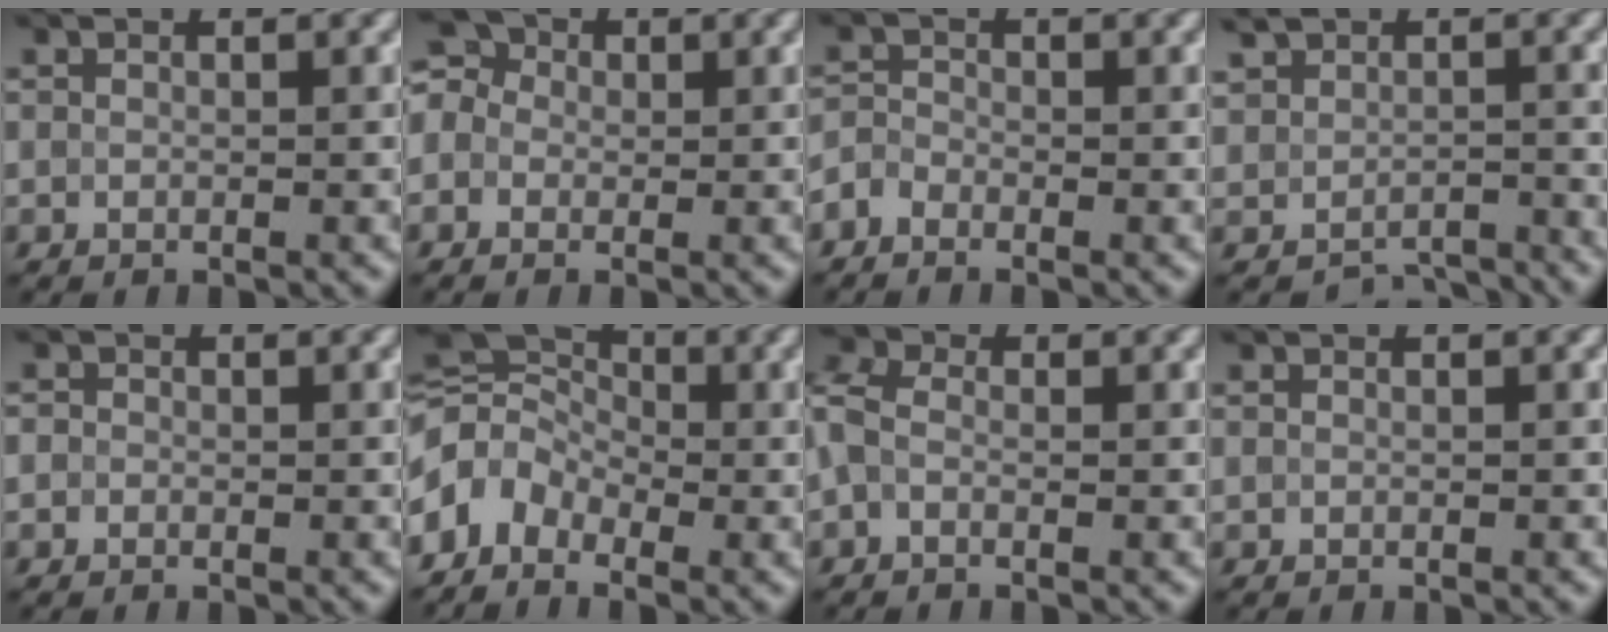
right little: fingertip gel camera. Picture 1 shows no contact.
{"total": 5.0, "force": [0.7, 4.1, 2.8], "torque": [-0.051, 0.035, -0.025]}
{"total": 1.8, "force": [-1.4, 0.8, 0.7], "torque": [-0.016, 0.006, -0.033]}
{"total": 3.4, "force": [-1.8, 2.7, 1.0], "torque": [-0.001, -0.010, -0.031]}
{"total": 0.6, "force": [0.0, 0.5, 0.3], "torque": [-0.008, 0.001, -0.011]}
{"total": 6.1, "force": [-2.4, 4.1, 3.7], "torque": [-0.067, 0.015, -0.068]}
{"total": 3.6, "force": [-0.1, 2.7, 2.4], "torque": [-0.061, 0.018, -0.031]}
{"total": 0.0}